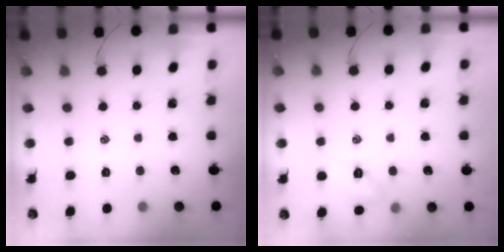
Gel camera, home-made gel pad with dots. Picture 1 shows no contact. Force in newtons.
{"total": 6.1, "press": 6.0, "slide": 1.2}